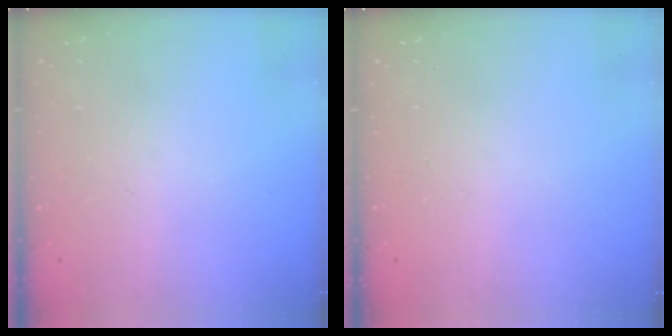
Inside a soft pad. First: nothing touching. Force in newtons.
{"total": 0.0}